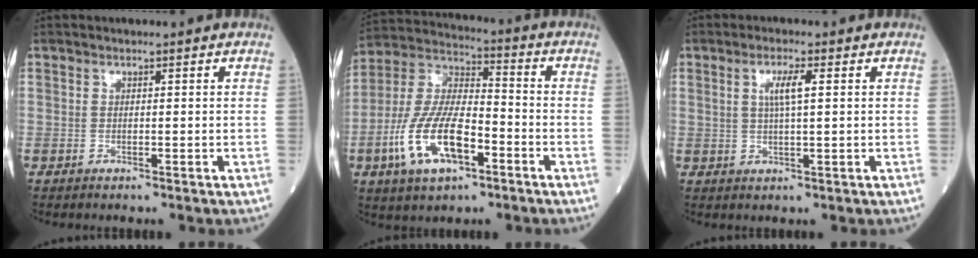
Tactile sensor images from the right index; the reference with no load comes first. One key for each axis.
{"total": 14.6, "fx": -5.5, "fy": 5.6, "fz": 12.3, "tx": -0.263, "ty": 0.005, "tz": -0.102}
{"total": 3.8, "fx": 1.1, "fy": 0.3, "fz": 3.6, "tx": -0.071, "ty": 0.002, "tz": 0.020}